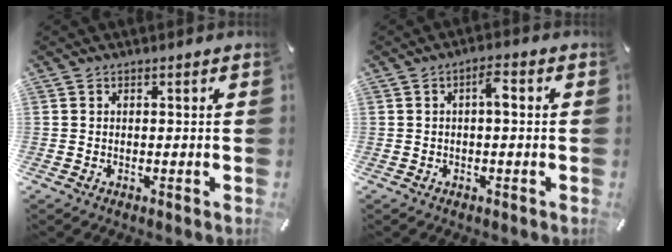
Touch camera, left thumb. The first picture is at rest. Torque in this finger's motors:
{"motor_torque": [0.40, 1.34, 0.68, 0.13, 0.21]}